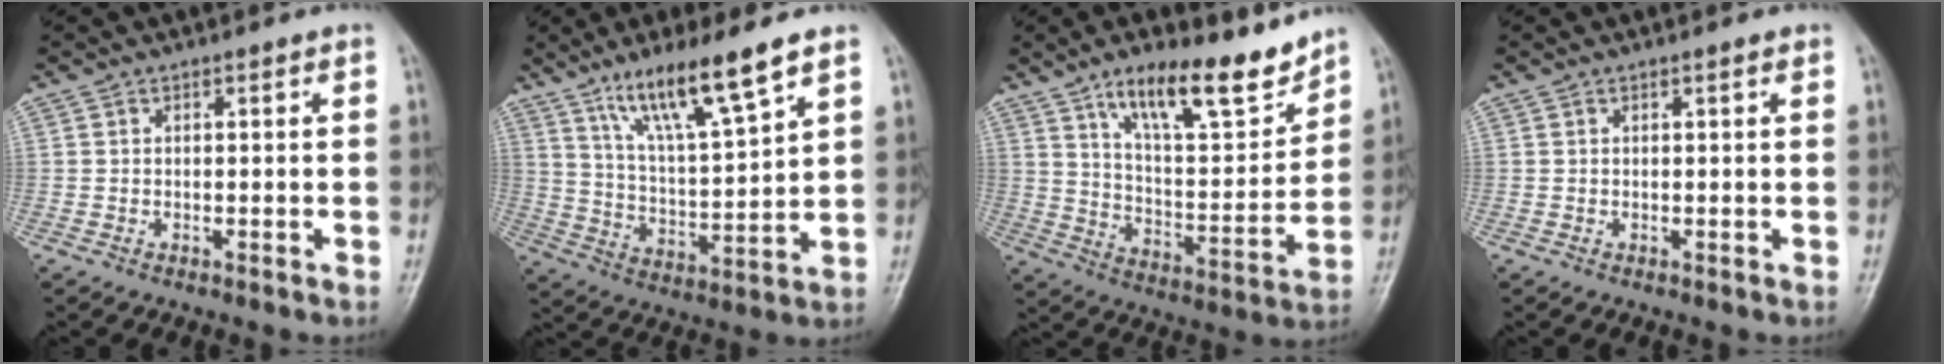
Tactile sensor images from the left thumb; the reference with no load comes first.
{"total": 13.8, "force": [9.1, 1.8, 10.2], "torque": [-0.180, -0.046, 0.175]}
{"total": 16.8, "force": [11.9, 5.0, 10.7], "torque": [-0.137, -0.077, 0.205]}
{"total": 0.6, "force": [0.4, 0.0, 0.4], "torque": [-0.007, 0.001, 0.004]}